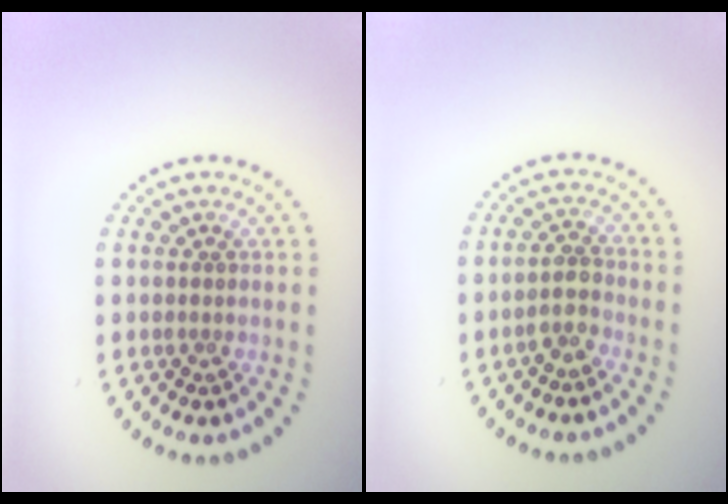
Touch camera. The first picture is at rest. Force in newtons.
{"total": 1.8, "press": 1.7, "slide": 0.5}